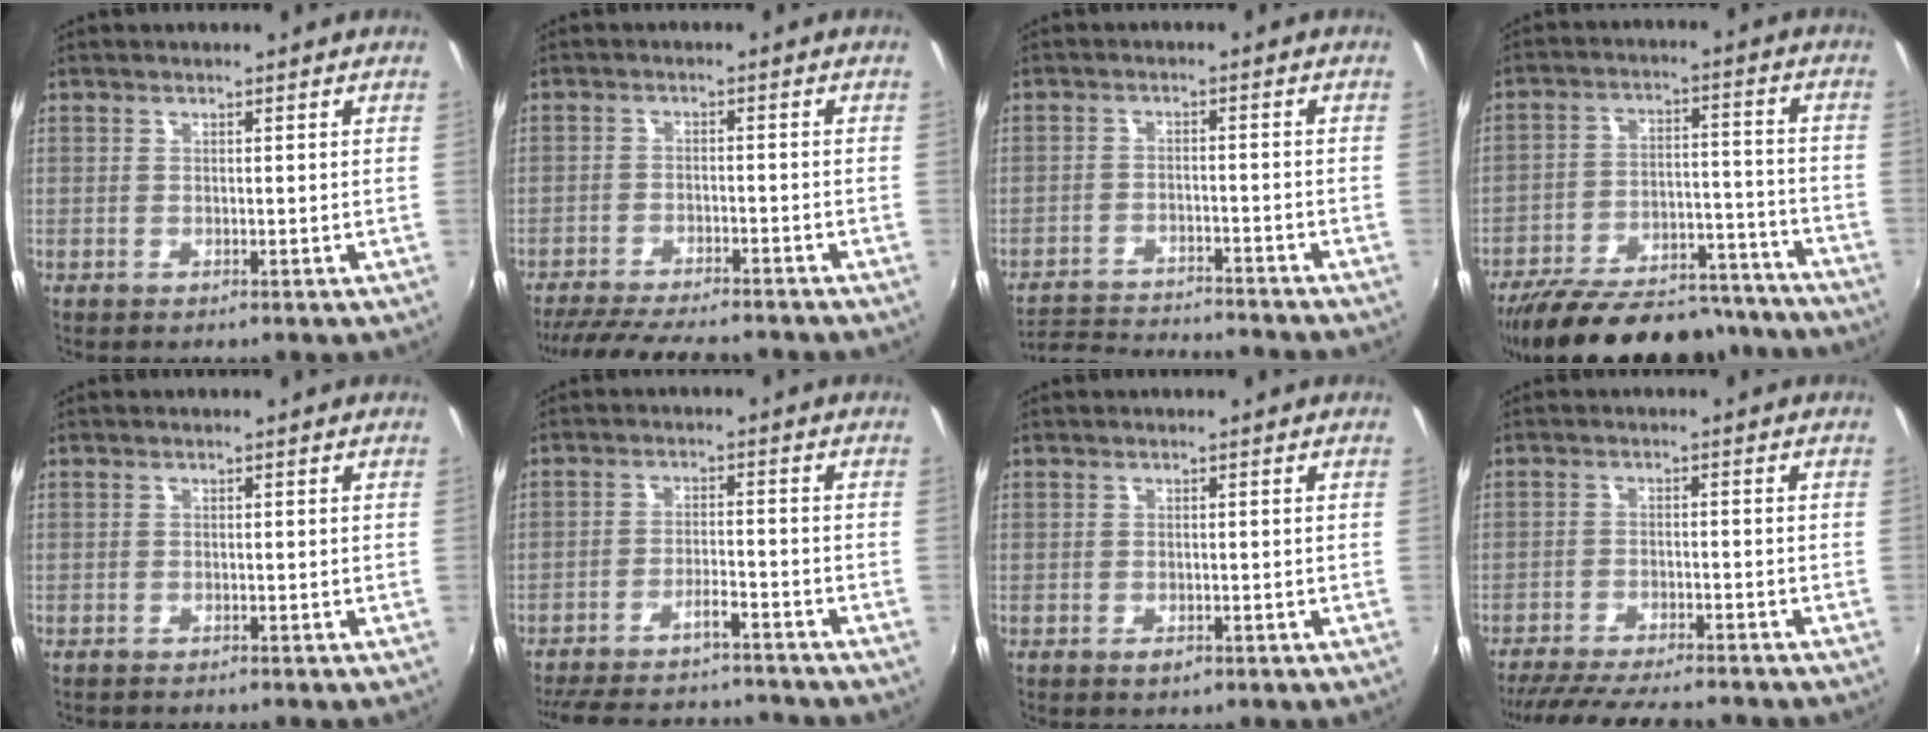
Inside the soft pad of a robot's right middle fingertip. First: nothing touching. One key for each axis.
{"total": 14.7, "fx": -12.9, "fy": 2.7, "fz": 6.6, "tx": -0.138, "ty": -0.021, "tz": -0.196}
{"total": 13.6, "fx": -12.7, "fy": 1.1, "fz": 4.7, "tx": -0.108, "ty": -0.006, "tz": -0.193}
{"total": 26.4, "fx": -22.5, "fy": 9.0, "fz": 10.4, "tx": -0.200, "ty": 0.015, "tz": -0.301}
{"total": 0.9, "fx": -0.8, "fy": 0.1, "fz": 0.1, "tx": -0.007, "ty": -0.002, "tz": -0.013}
{"total": 15.1, "fx": -13.8, "fy": 2.6, "fz": 5.4, "tx": -0.125, "ty": 0.016, "tz": -0.203}
{"total": 1.4, "fx": -0.8, "fy": 0.8, "fz": 0.8, "tx": -0.014, "ty": -0.004, "tz": -0.014}
{"total": 14.5, "fx": -12.8, "fy": 2.3, "fz": 6.6, "tx": -0.138, "ty": -0.020, "tz": -0.198}